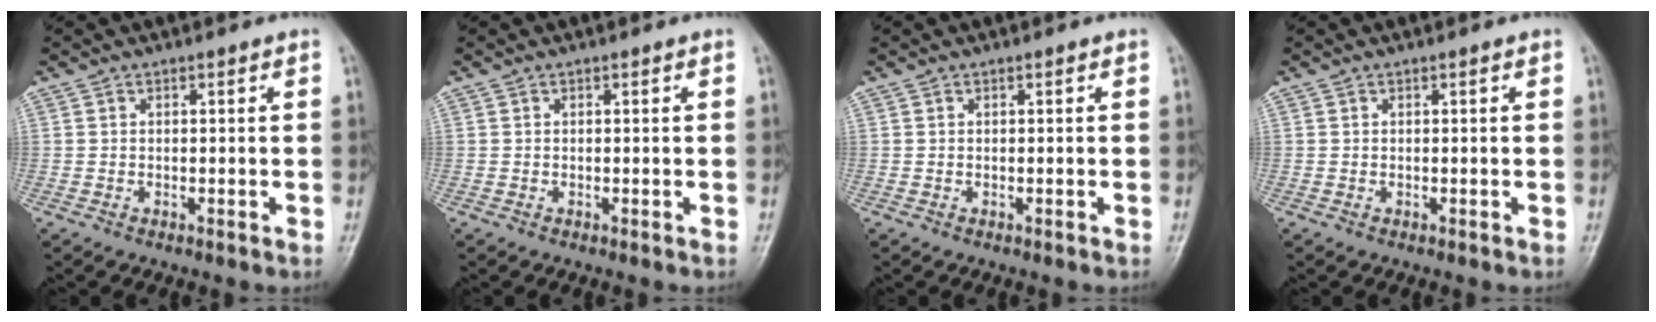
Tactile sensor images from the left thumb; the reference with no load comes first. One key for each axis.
{"total": 0.0}
{"total": 0.0}
{"total": 0.0}